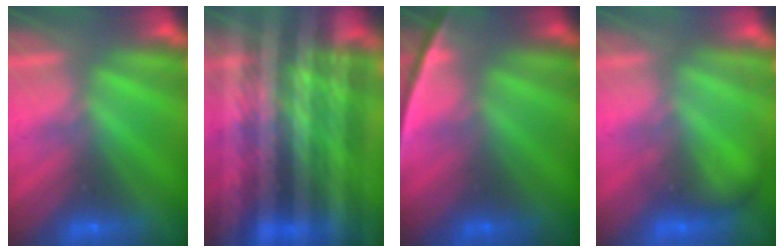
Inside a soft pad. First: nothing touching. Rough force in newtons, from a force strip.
{"total": 8.9}
{"total": 2.4}
{"total": 1.8}